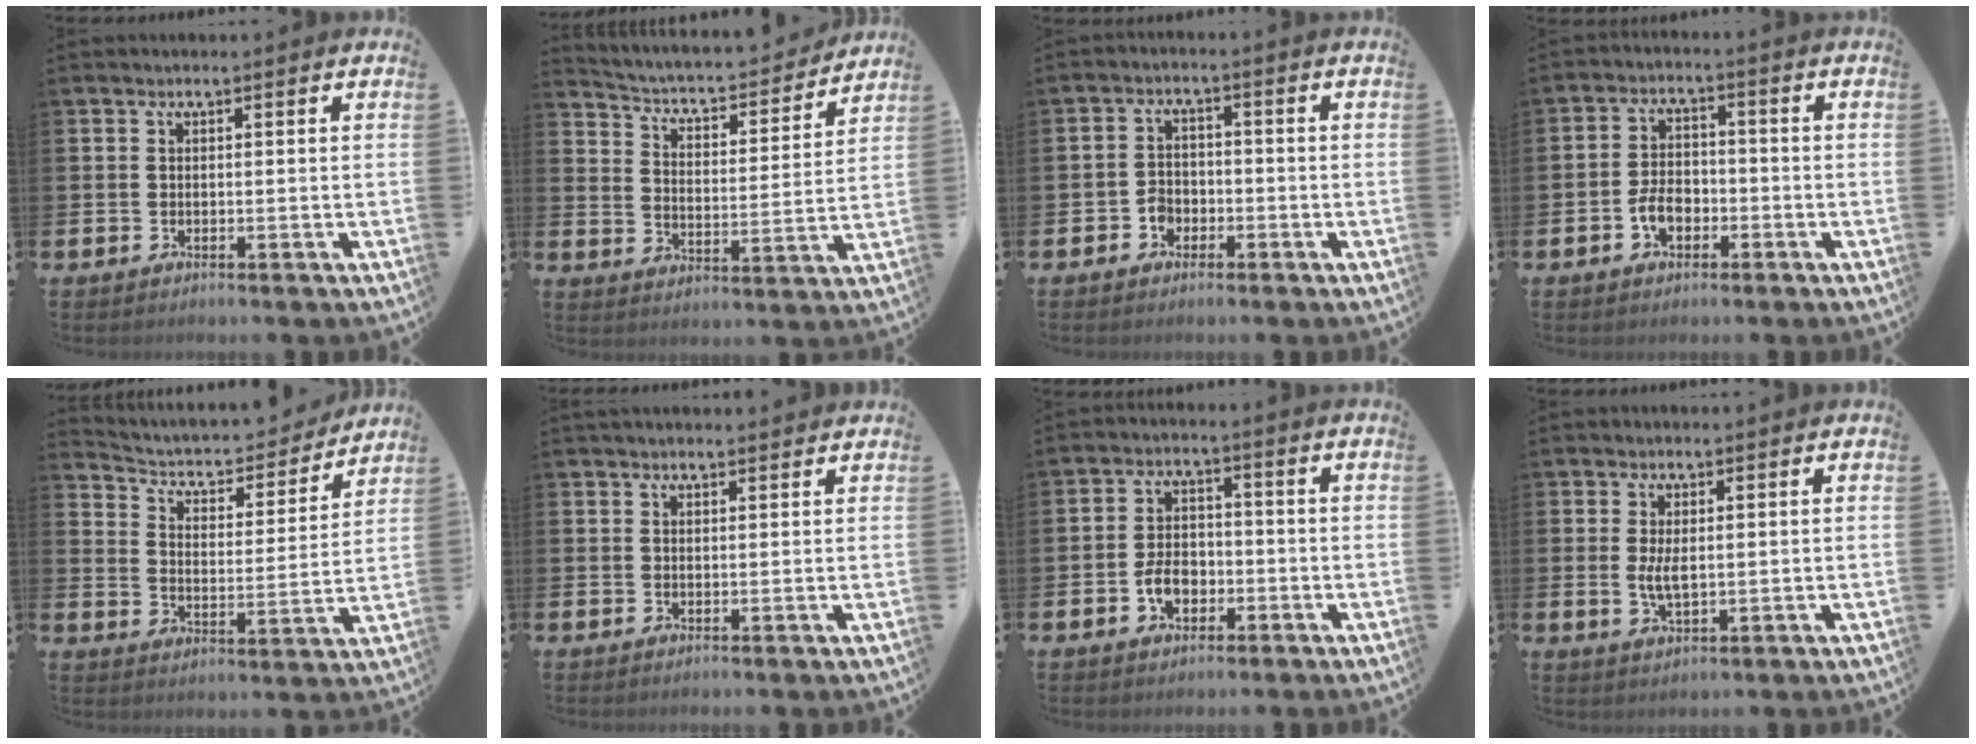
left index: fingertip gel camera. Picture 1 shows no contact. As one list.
[{"total": 4.7, "force": [4.4, 1.2, 1.1], "torque": [-0.053, -0.040, 0.067]}, {"total": 2.7, "force": [-1.7, 2.1, 0.7], "torque": [-0.015, 0.005, -0.037]}, {"total": 3.8, "force": [-1.7, 2.4, 2.4], "torque": [-0.040, 0.004, -0.033]}, {"total": 5.6, "force": [5.1, 1.9, 1.3], "torque": [-0.052, -0.042, 0.080]}, {"total": 1.5, "force": [1.4, 0.4, 0.3], "torque": [0.002, -0.001, 0.023]}, {"total": 4.3, "force": [-1.7, 2.9, 2.7], "torque": [-0.039, 0.001, -0.035]}, {"total": 3.0, "force": [0.3, 1.1, 2.8], "torque": [-0.044, -0.002, 0.002]}]